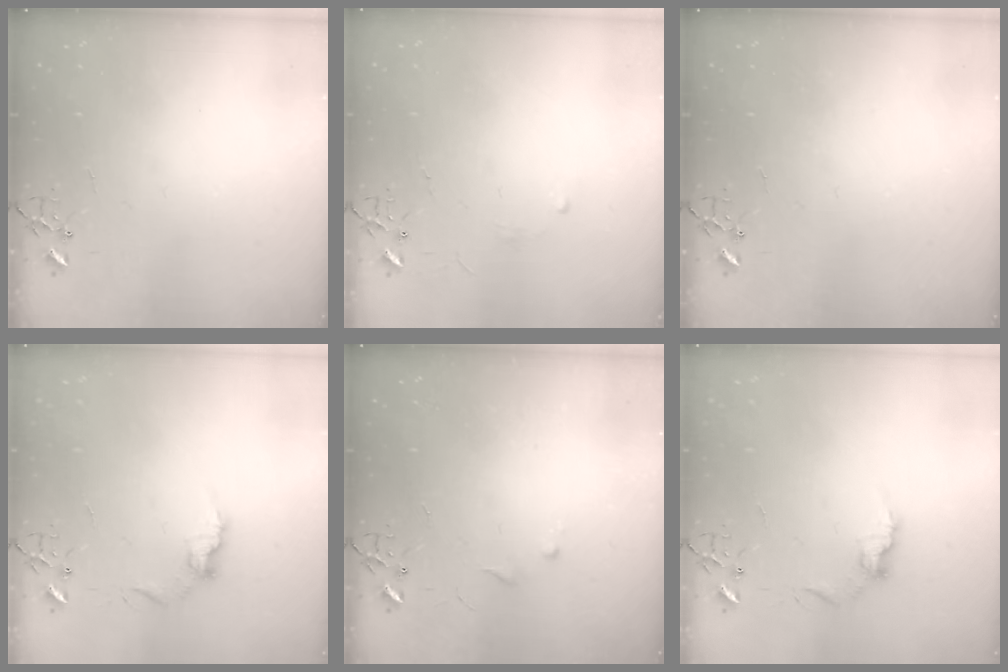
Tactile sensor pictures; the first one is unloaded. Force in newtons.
{"total": 2.9, "press": 2.8, "slide": 0.5}
{"total": 0.0}
{"total": 7.8, "press": 7.8, "slide": 0.4}
{"total": 5.3, "press": 5.2, "slide": 0.7}
{"total": 7.8, "press": 7.8, "slide": 0.4}